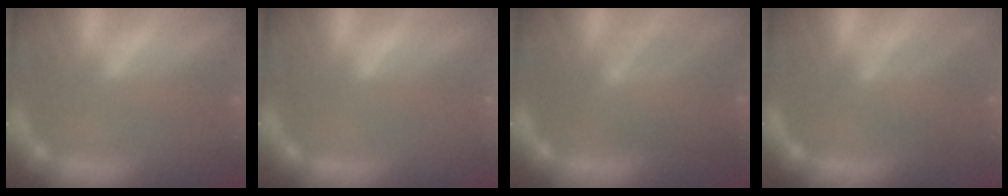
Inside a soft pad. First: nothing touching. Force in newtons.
{"total": 0.0}
{"total": 7.5}
{"total": 3.5}